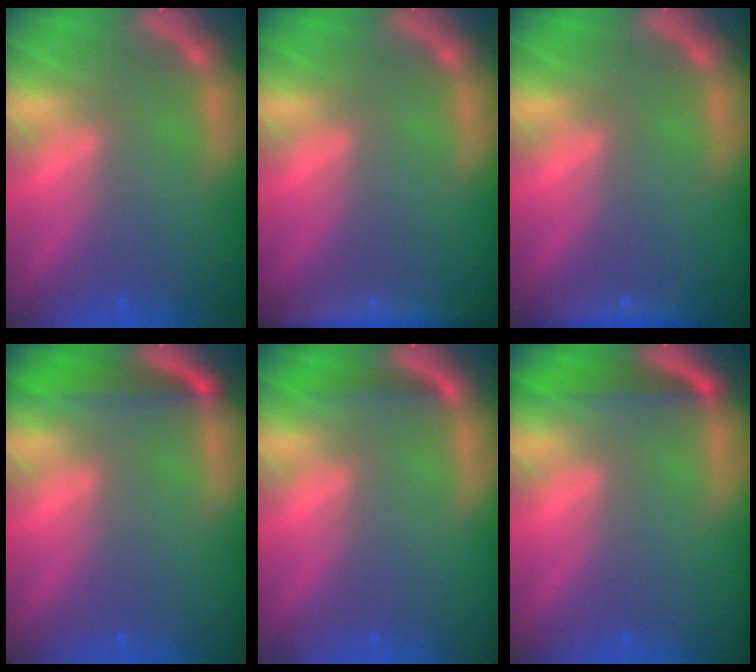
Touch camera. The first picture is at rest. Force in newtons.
{"total": 4.0}
{"total": 1.9}
{"total": 3.4}
{"total": 1.4}
{"total": 3.0}